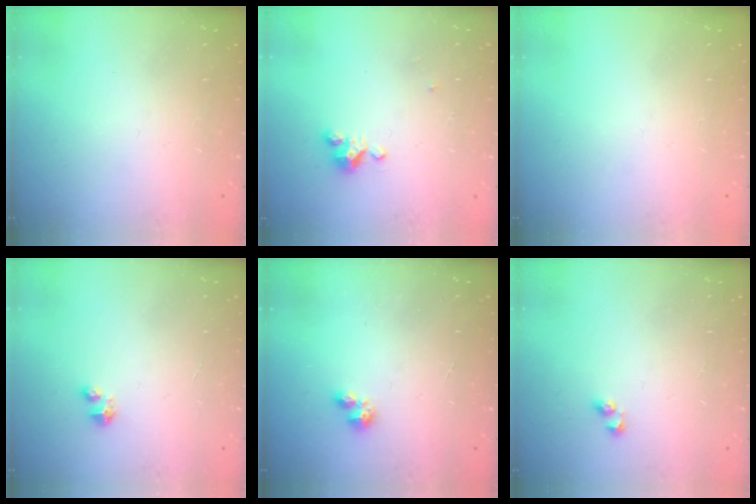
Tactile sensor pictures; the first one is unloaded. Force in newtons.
{"total": 2.9, "press": 2.9, "slide": 0.3}
{"total": 0.0}
{"total": 2.8, "press": 2.8, "slide": 0.1}
{"total": 1.0, "press": 1.0, "slide": 0.1}
{"total": 2.7, "press": 2.6, "slide": 0.6}